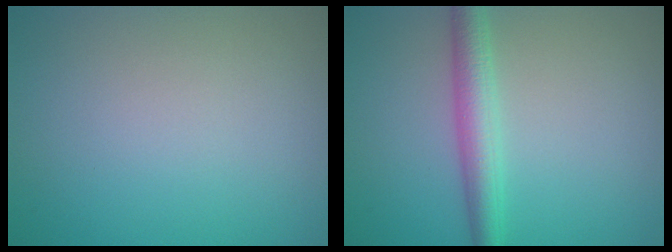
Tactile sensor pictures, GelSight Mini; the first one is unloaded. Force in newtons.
{"total": 3.5, "press": 3.5, "slide": 0.1}